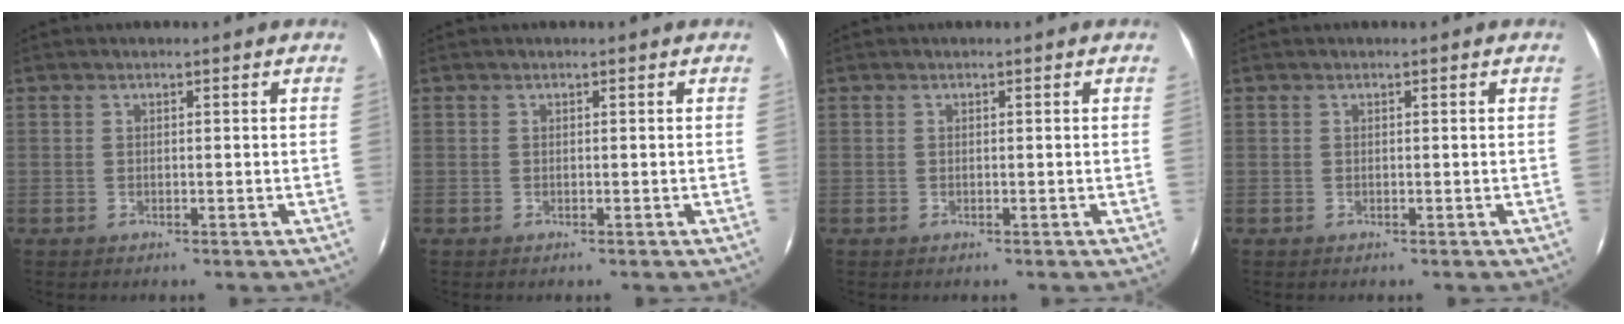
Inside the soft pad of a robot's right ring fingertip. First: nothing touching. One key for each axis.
{"total": 0.0}
{"total": 0.0}
{"total": 0.0}